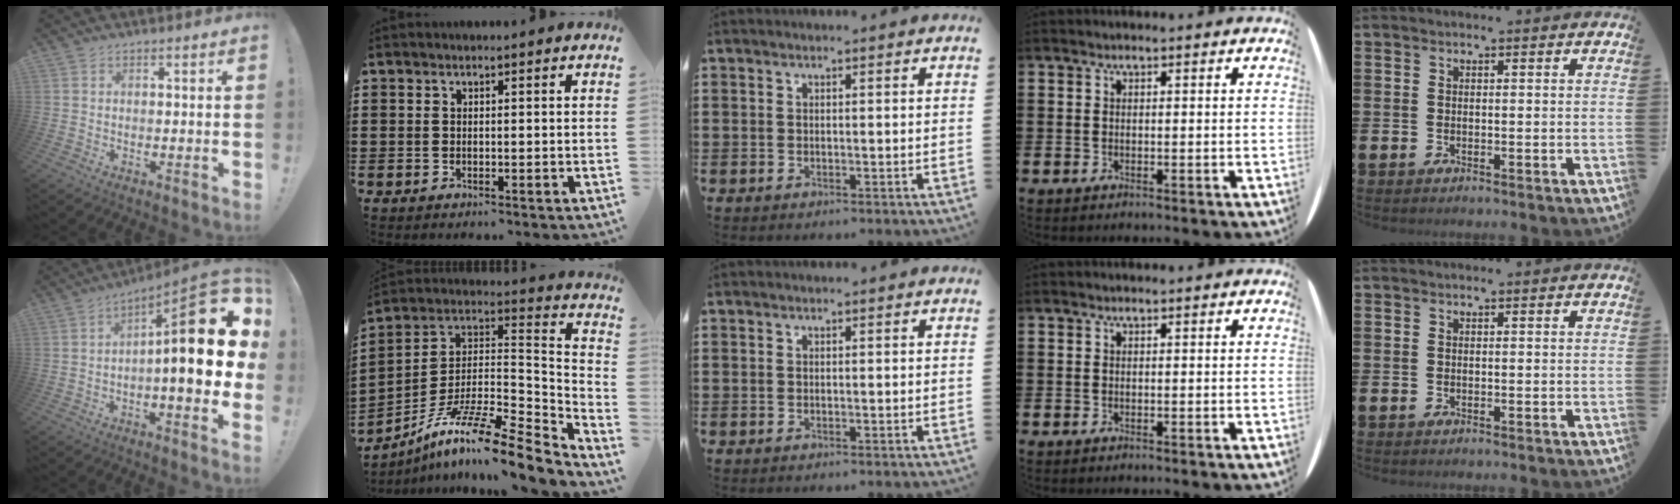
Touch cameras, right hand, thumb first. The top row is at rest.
{"thumb": {"total": 21.4, "force": [2.0, 6.2, 20.4], "torque": [-0.276, -0.013, 0.031]}, "index": {"total": 12.8, "force": [-9.6, 1.3, 8.4], "torque": [-0.150, 0.005, -0.182]}}